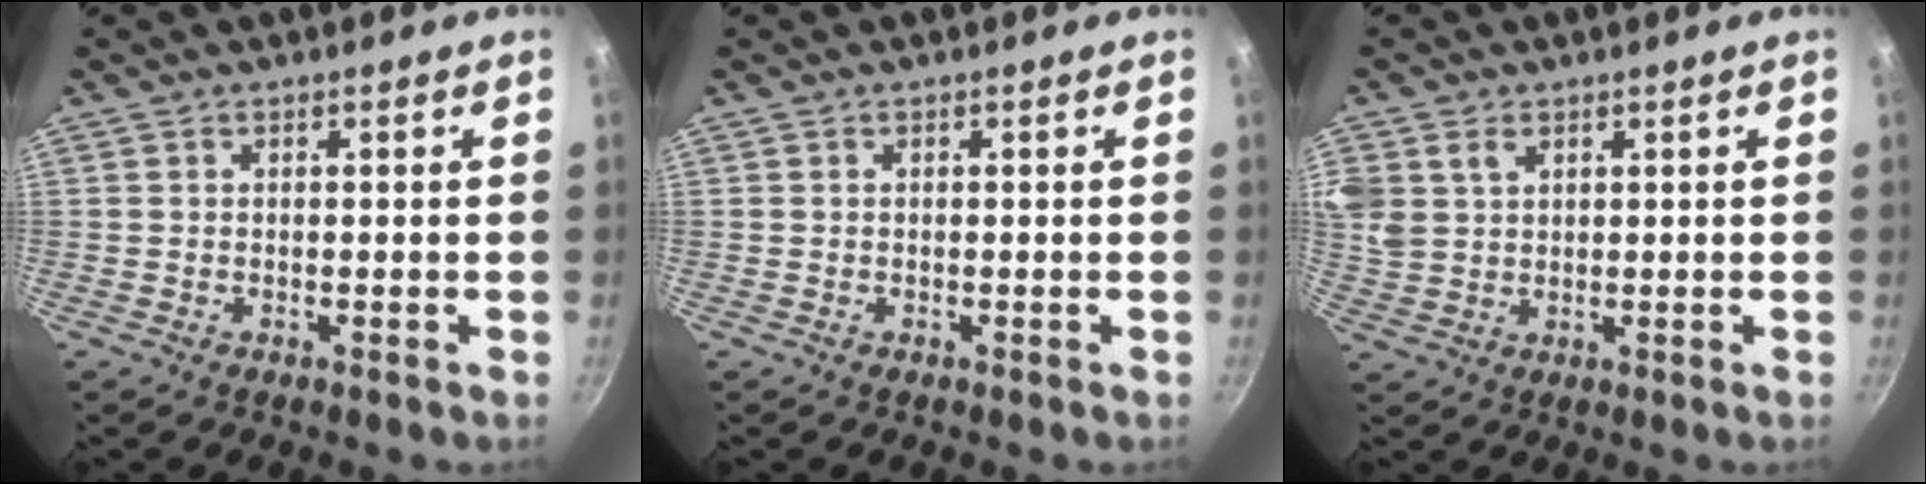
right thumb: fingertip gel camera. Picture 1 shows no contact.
{"total": 0.0}
{"total": 10.2, "force": [4.0, 7.7, 5.4], "torque": [-0.125, 0.015, 0.088]}